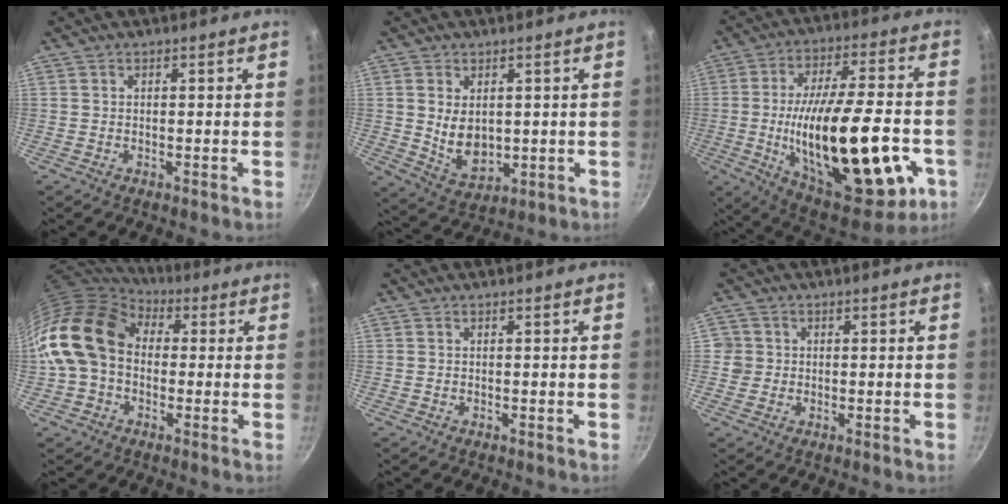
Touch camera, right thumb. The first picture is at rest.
{"total": 8.0, "force": [1.0, 5.5, 5.8], "torque": [-0.087, -0.018, 0.036]}
{"total": 31.5, "force": [-7.2, 12.5, 28.0], "torque": [-0.421, 0.013, -0.091]}
{"total": 17.9, "force": [1.0, 13.5, 11.7], "torque": [-0.208, 0.039, 0.004]}
{"total": 0.0}
{"total": 2.7, "force": [0.0, 2.7, 0.5], "torque": [0.007, 0.010, -0.002]}